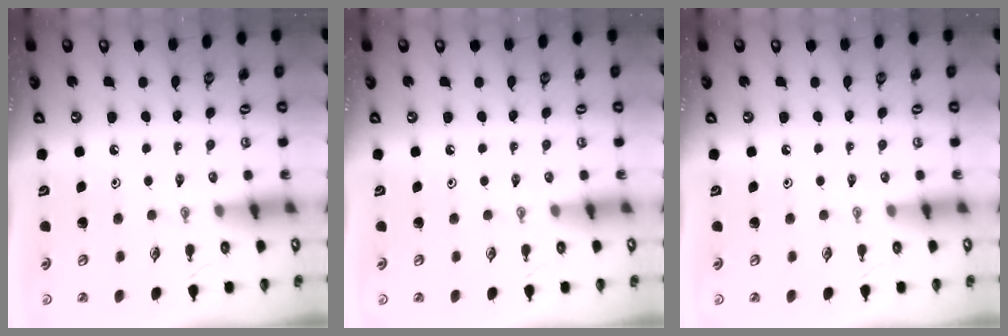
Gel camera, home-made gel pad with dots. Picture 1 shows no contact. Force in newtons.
{"total": 0.0}
{"total": 0.0}